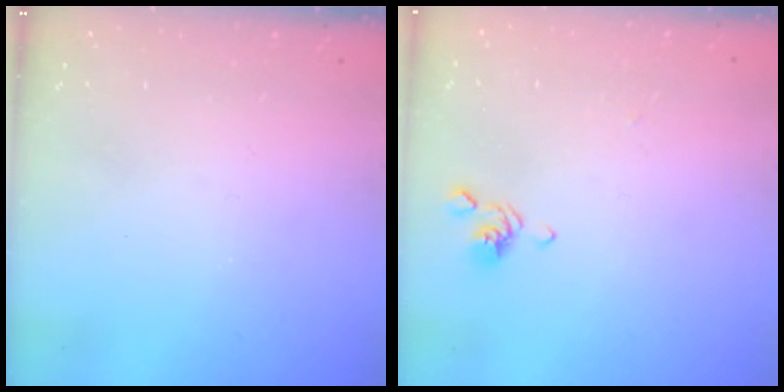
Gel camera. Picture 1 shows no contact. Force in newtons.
{"total": 2.6, "press": 2.5, "slide": 0.7}